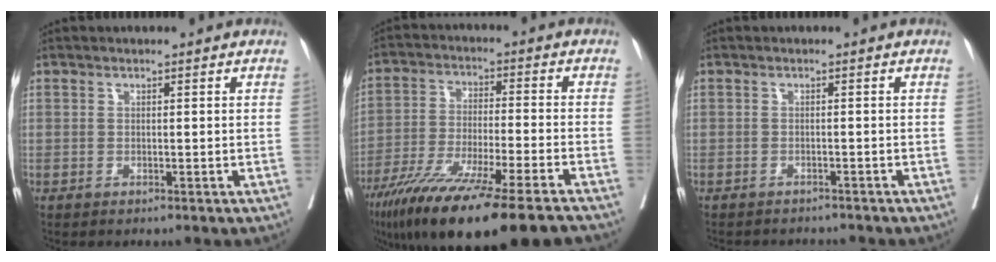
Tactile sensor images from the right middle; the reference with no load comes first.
{"total": 20.2, "force": [-15.2, 0.4, 13.2], "torque": [-0.208, -0.054, -0.252]}
{"total": 6.1, "force": [-5.8, 1.6, 1.3], "torque": [-0.012, -0.003, -0.073]}